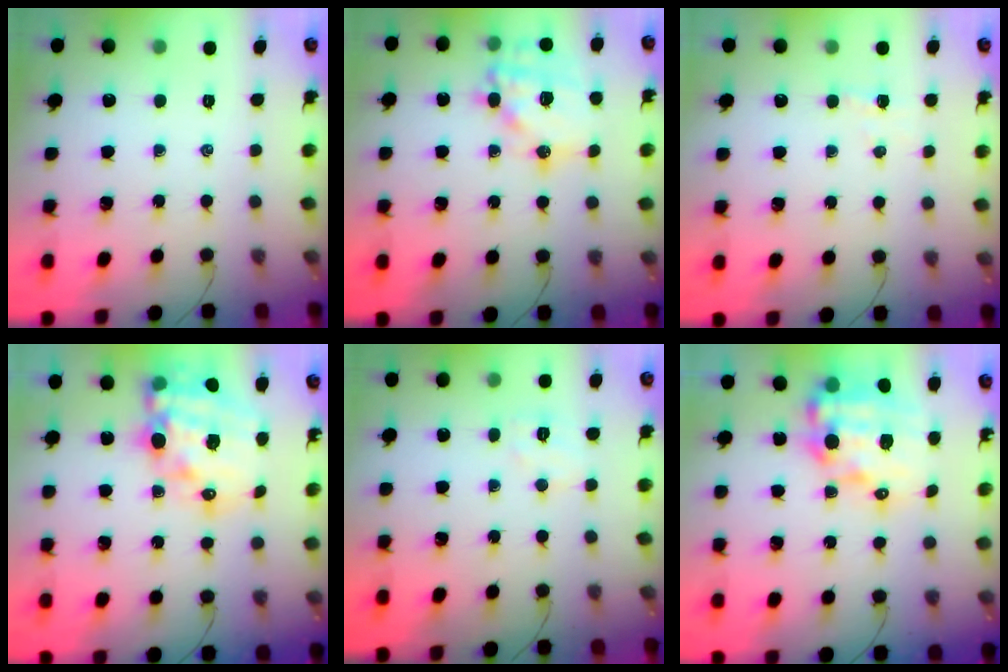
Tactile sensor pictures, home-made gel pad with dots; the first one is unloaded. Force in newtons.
{"total": 16.0, "press": 15.8, "slide": 2.9}
{"total": 3.0, "press": 2.9, "slide": 0.7}
{"total": 20.3, "press": 19.7, "slide": 4.9}
{"total": 5.4, "press": 5.3, "slide": 1.1}
{"total": 15.6, "press": 15.2, "slide": 3.3}